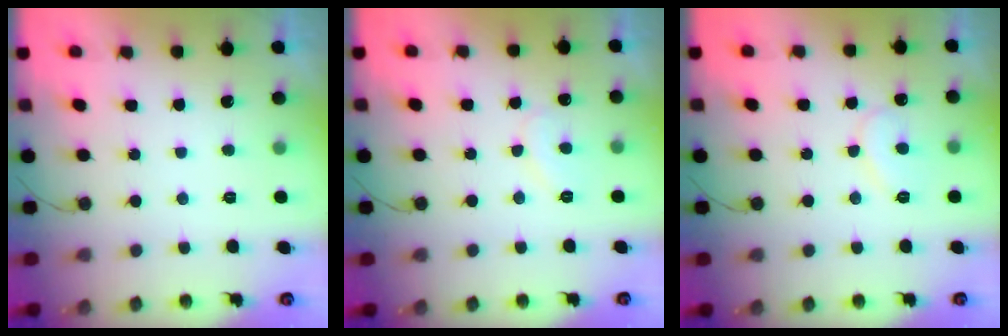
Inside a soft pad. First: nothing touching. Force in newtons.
{"total": 8.3, "press": 8.3, "slide": 0.5}
{"total": 8.0, "press": 7.9, "slide": 0.7}